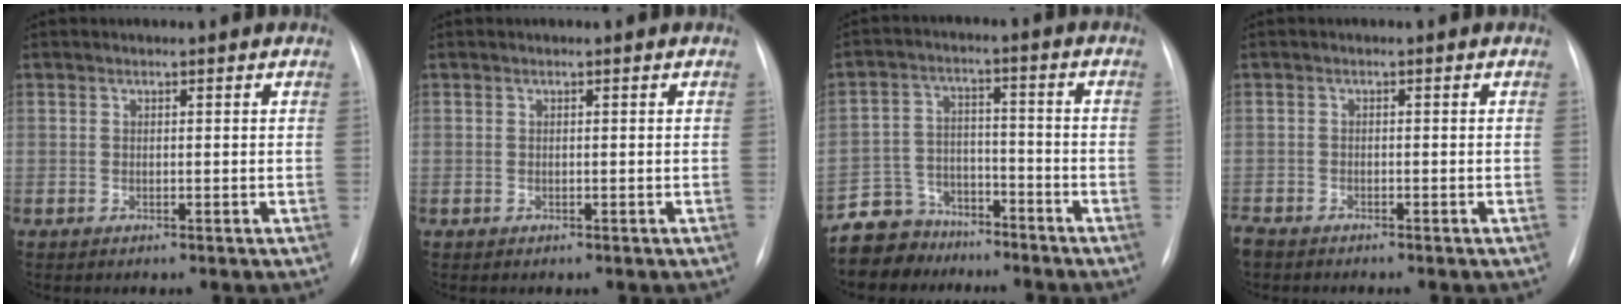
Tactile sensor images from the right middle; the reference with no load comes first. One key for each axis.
{"total": 0.0}
{"total": 8.2, "fx": -6.8, "fy": 4.6, "fz": -0.1, "tx": 0.003, "ty": 0.022, "tz": -0.122}
{"total": 3.4, "fx": -3.0, "fy": 1.1, "fz": 1.1, "tx": -0.018, "ty": -0.008, "tz": -0.050}